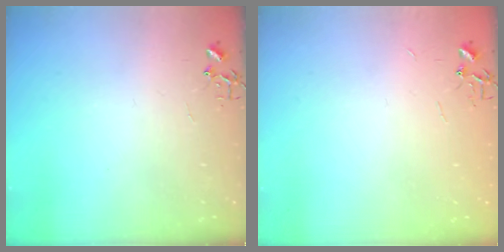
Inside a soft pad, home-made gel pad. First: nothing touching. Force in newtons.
{"total": 2.2, "press": 2.2, "slide": 0.3}